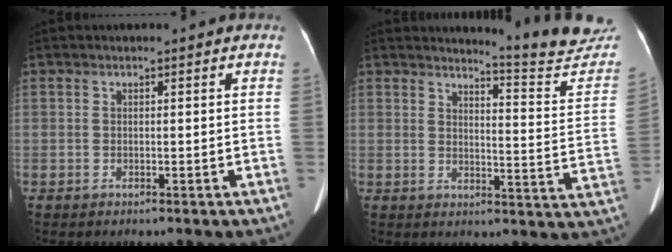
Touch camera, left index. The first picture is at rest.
{"total": 14.3, "force": [14.1, -1.1, 1.7], "torque": [-0.015, -0.122, 0.151]}